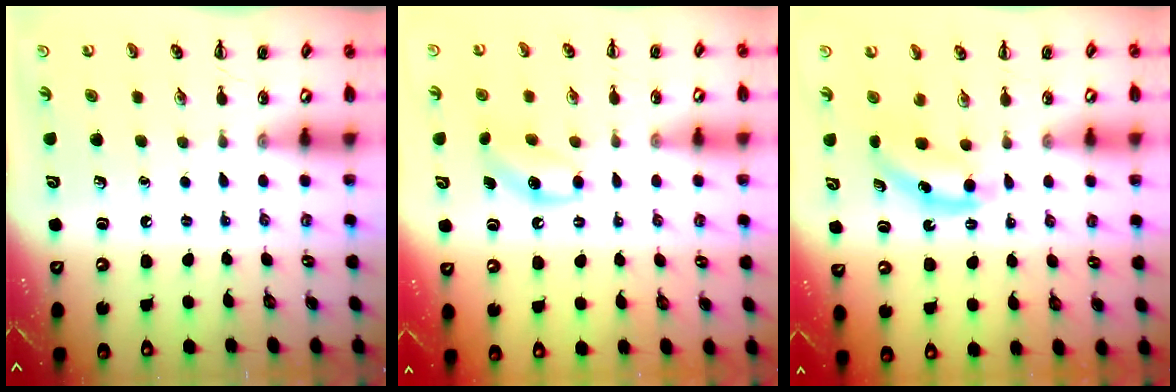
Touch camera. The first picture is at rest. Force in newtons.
{"total": 7.0, "press": 6.8, "slide": 1.7}
{"total": 5.6, "press": 5.5, "slide": 0.8}